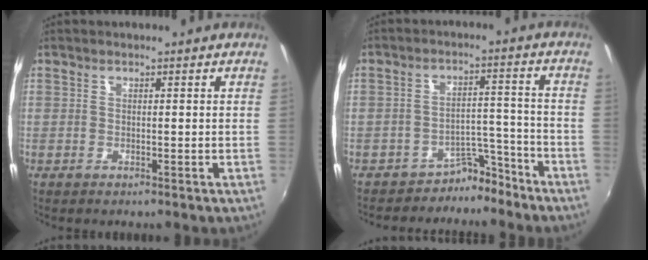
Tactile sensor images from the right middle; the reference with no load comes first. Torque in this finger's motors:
{"motor_torque": [-0.43, -0.20, -0.03, -0.01]}